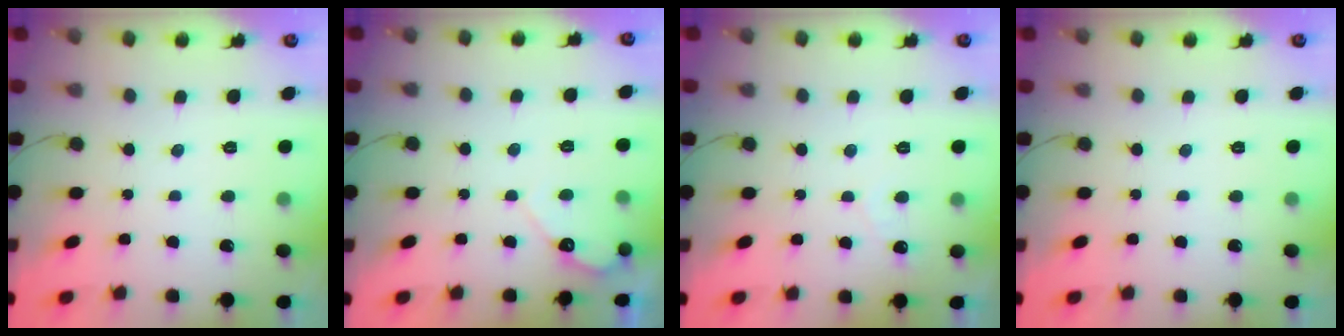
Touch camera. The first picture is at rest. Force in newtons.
{"total": 4.6, "press": 4.6, "slide": 0.3}
{"total": 2.2, "press": 2.2, "slide": 0.0}
{"total": 0.0}